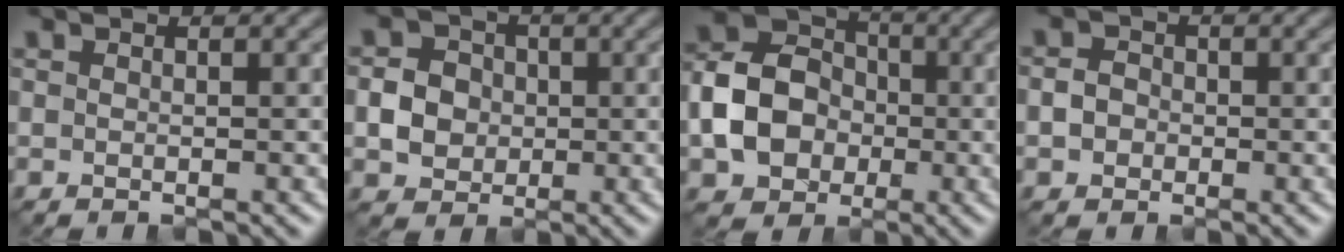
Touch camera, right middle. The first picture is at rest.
{"total": 3.2, "force": [-0.5, 2.9, 1.3], "torque": [-0.017, 0.002, -0.013]}
{"total": 7.0, "force": [-1.6, 5.7, 3.7], "torque": [-0.070, 0.006, -0.042]}
{"total": 1.7, "force": [-0.5, 1.5, 0.6], "torque": [-0.004, 0.000, -0.015]}